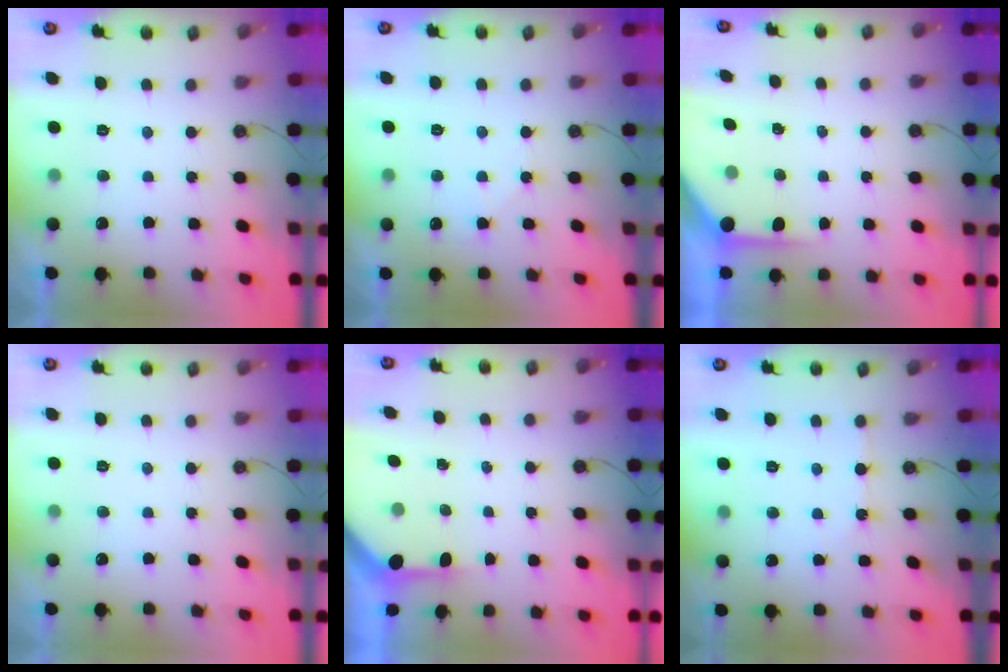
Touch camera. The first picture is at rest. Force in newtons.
{"total": 6.2, "press": 6.2, "slide": 0.8}
{"total": 6.7, "press": 6.7, "slide": 0.3}
{"total": 0.0}
{"total": 3.2, "press": 3.2, "slide": 0.3}
{"total": 2.7, "press": 2.7, "slide": 0.5}